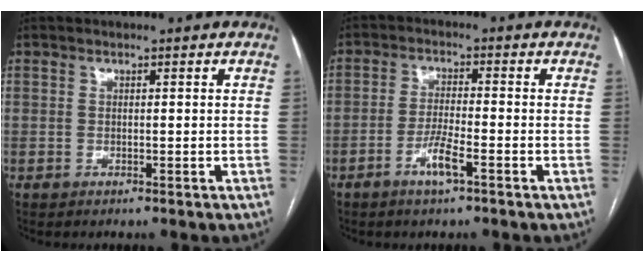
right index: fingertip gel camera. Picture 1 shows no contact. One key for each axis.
{"total": 4.3, "fx": -2.4, "fy": 0.2, "fz": 3.6, "tx": -0.070, "ty": -0.003, "tz": -0.048}